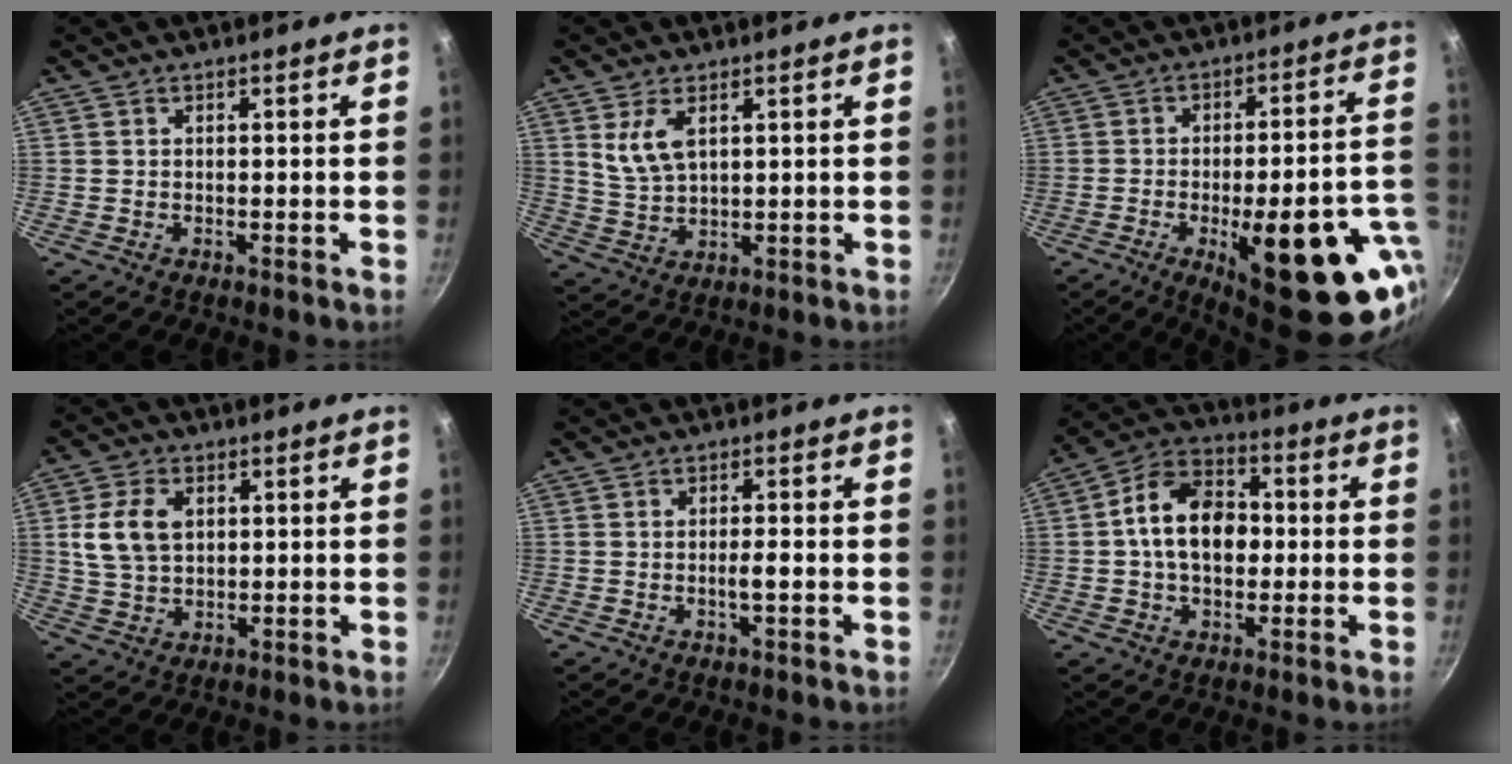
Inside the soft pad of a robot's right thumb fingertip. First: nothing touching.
{"total": 6.3, "force": [2.6, 3.2, 4.7], "torque": [-0.087, -0.021, 0.059]}
{"total": 27.2, "force": [-9.2, 9.7, 23.7], "torque": [-0.262, 0.019, -0.114]}
{"total": 8.6, "force": [2.0, 5.9, 6.0], "torque": [-0.102, -0.001, 0.038]}
{"total": 2.1, "force": [-0.5, 0.3, 2.1], "torque": [-0.038, 0.005, -0.010]}
{"total": 13.7, "force": [0.3, 9.5, 9.9], "torque": [-0.132, 0.028, -0.013]}